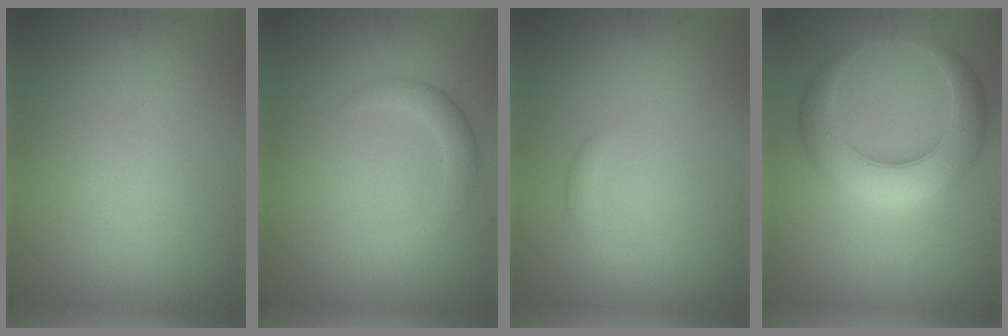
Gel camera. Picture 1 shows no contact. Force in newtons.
{"total": 2.0, "press": 2.0, "slide": 0.1}
{"total": 1.0, "press": 1.0, "slide": 0.0}
{"total": 7.5, "press": 7.5, "slide": 0.2}